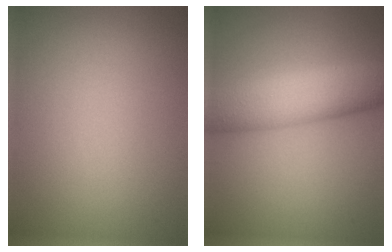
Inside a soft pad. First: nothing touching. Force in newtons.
{"total": 7.3, "press": 7.2, "slide": 0.1}